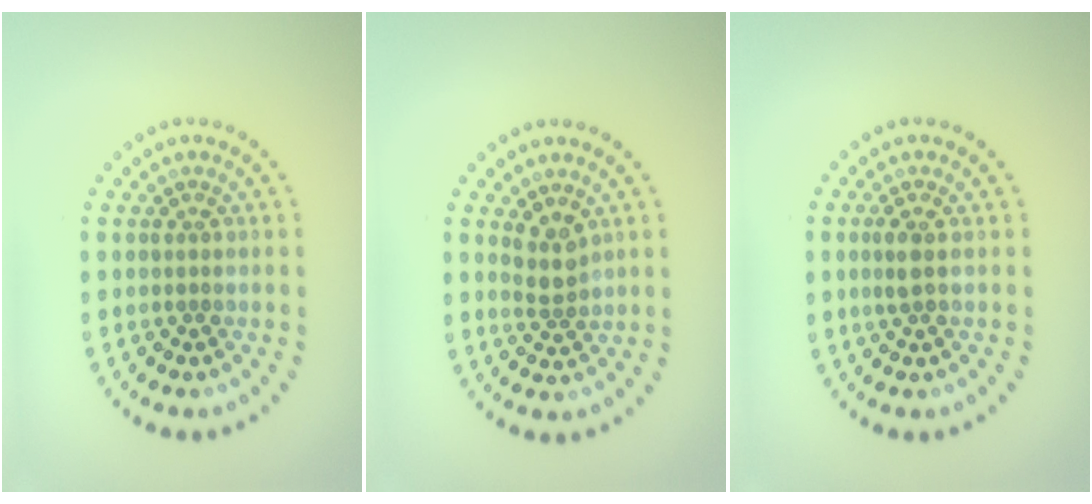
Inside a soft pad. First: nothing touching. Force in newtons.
{"total": 2.1, "press": 1.7, "slide": 1.3}
{"total": 1.4, "press": 1.3, "slide": 0.5}